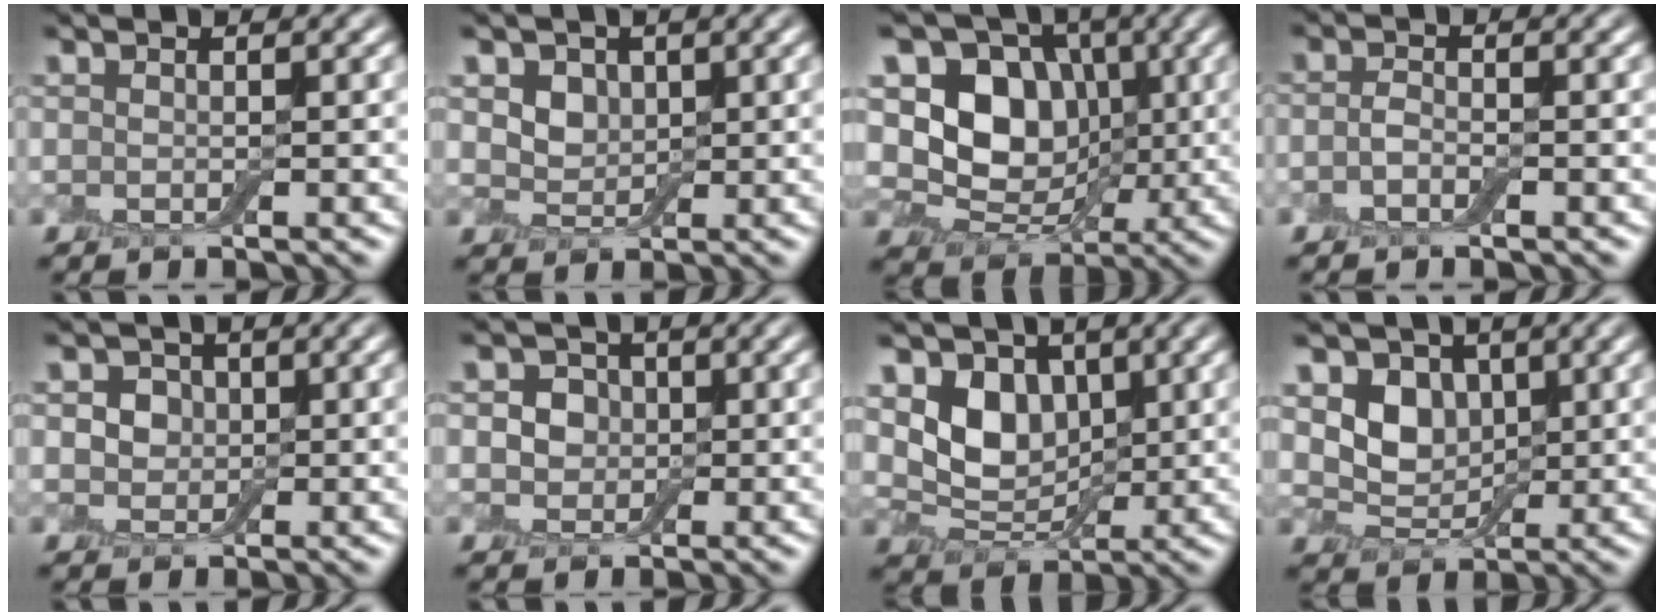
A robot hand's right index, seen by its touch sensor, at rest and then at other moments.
{"total": 3.2, "force": [1.2, 2.6, 1.5], "torque": [-0.039, -0.006, 0.024]}
{"total": 8.2, "force": [0.6, 6.7, 4.7], "torque": [-0.078, -0.008, -0.003]}
{"total": 1.3, "force": [-0.9, 0.6, 0.7], "torque": [-0.015, 0.000, -0.020]}
{"total": 3.5, "force": [0.9, 3.0, 1.5], "torque": [-0.023, 0.006, 0.001]}
{"total": 3.3, "force": [0.2, 3.0, 1.4], "torque": [-0.013, 0.003, -0.010]}
{"total": 5.0, "force": [1.0, 3.9, 2.9], "torque": [-0.055, -0.013, 0.013]}
{"total": 4.0, "force": [0.8, 3.3, 2.1], "torque": [-0.042, -0.010, 0.006]}